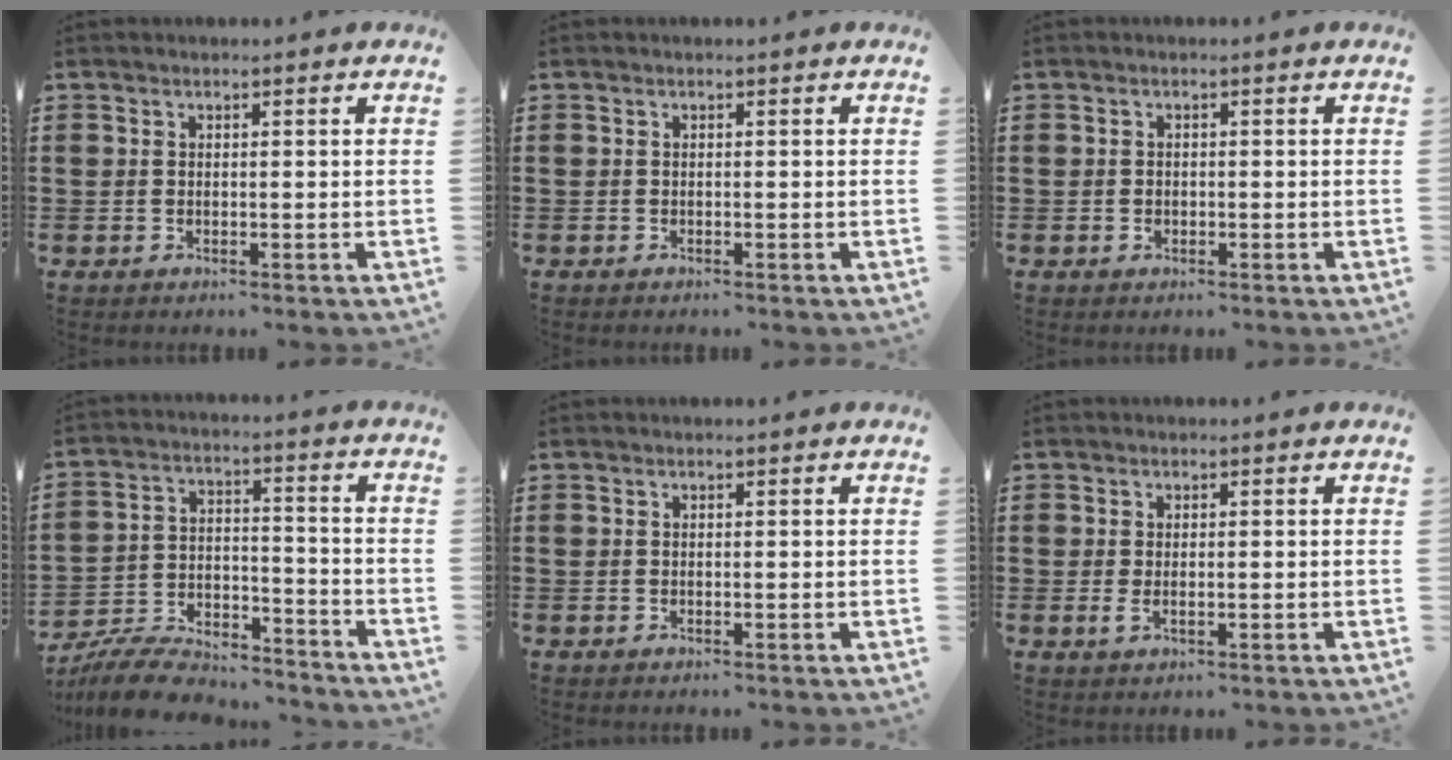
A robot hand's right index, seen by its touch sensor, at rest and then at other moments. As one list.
[{"total": 0.0}, {"total": 0.7, "force": [-0.3, 0.6, 0.4], "torque": [-0.009, 0.001, -0.006]}, {"total": 8.3, "force": [-7.8, 1.8, 2.3], "torque": [-0.043, 0.021, -0.151]}, {"total": 0.0}, {"total": 1.5, "force": [-0.1, 0.5, 1.3], "torque": [-0.033, -0.002, -0.004]}]